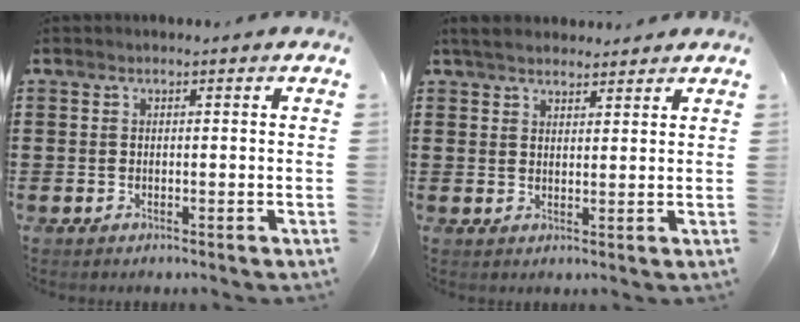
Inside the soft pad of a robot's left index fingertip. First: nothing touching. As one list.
[{"total": 3.3, "force": [3.1, 0.9, 0.9], "torque": [-0.025, 0.000, 0.058]}]